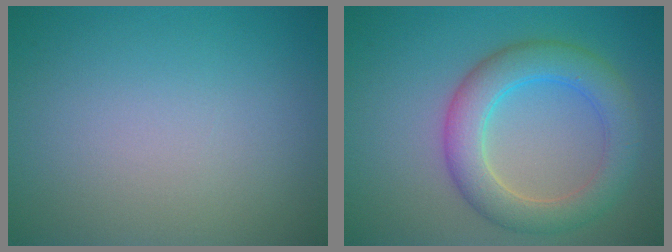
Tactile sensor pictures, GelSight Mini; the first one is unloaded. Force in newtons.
{"total": 5.5, "press": 5.5, "slide": 0.1}